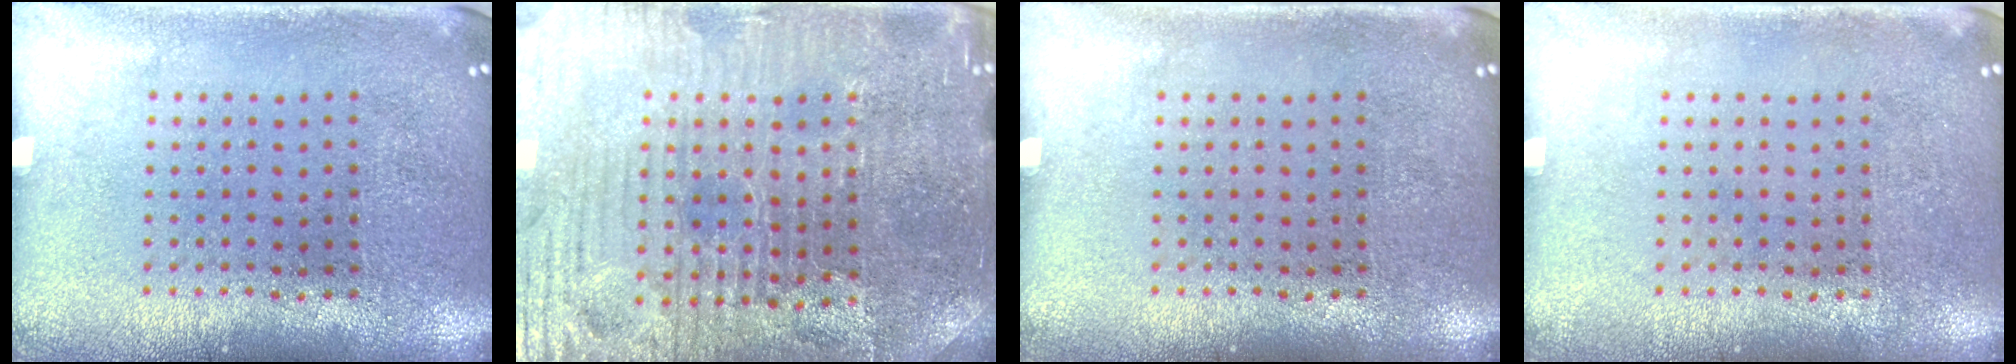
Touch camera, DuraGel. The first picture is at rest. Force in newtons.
{"total": 4.9, "press": 4.7, "slide": 1.3}
{"total": 0.0}
{"total": 0.0}